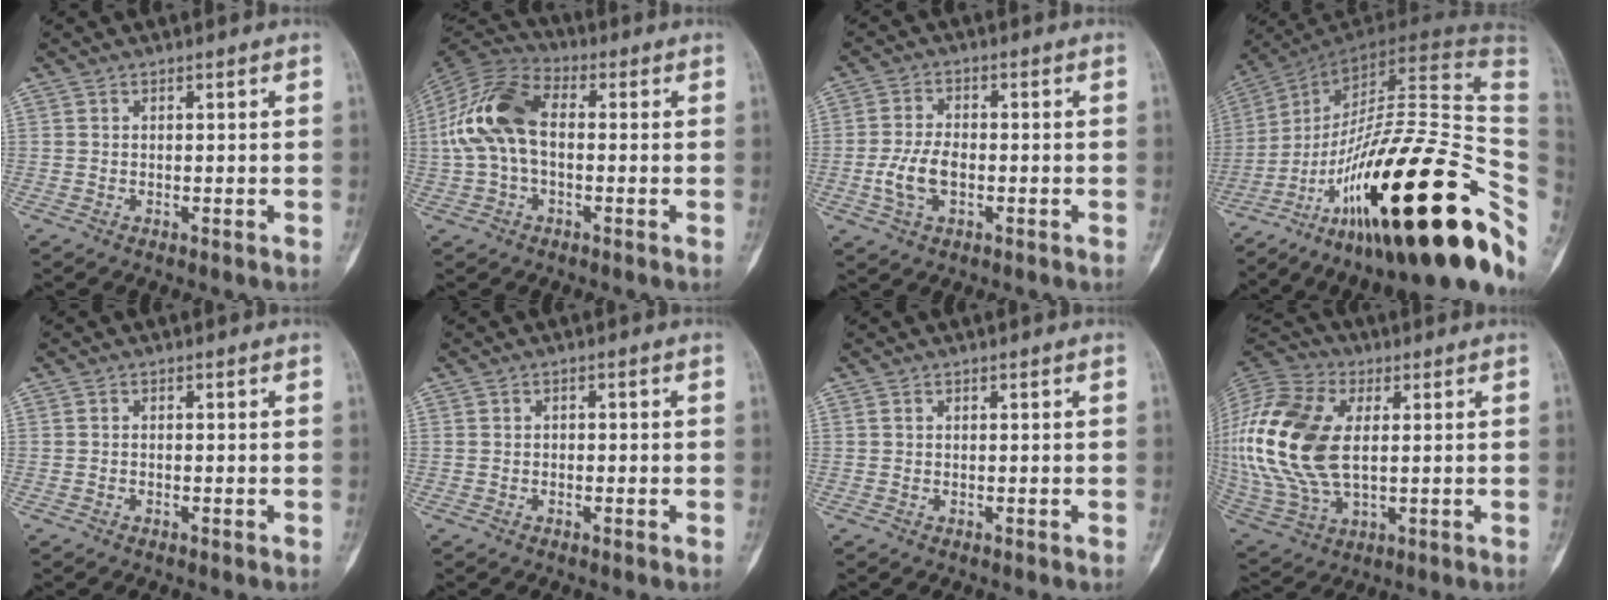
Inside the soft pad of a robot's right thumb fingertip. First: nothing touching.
{"total": 13.8, "force": [0.3, 8.2, 11.0], "torque": [-0.229, 0.035, -0.005]}
{"total": 6.4, "force": [-1.5, 3.5, 5.1], "torque": [-0.109, 0.010, -0.028]}
{"total": 35.4, "force": [-13.1, 9.9, 31.4], "torque": [-0.422, 0.085, -0.205]}
{"total": 0.0}
{"total": 0.7, "force": [-0.2, 0.6, 0.4], "torque": [0.002, 0.003, -0.006]}
{"total": 0.0}
{"total": 23.7, "force": [2.6, 14.1, 18.9], "torque": [-0.424, -0.008, 0.049]}